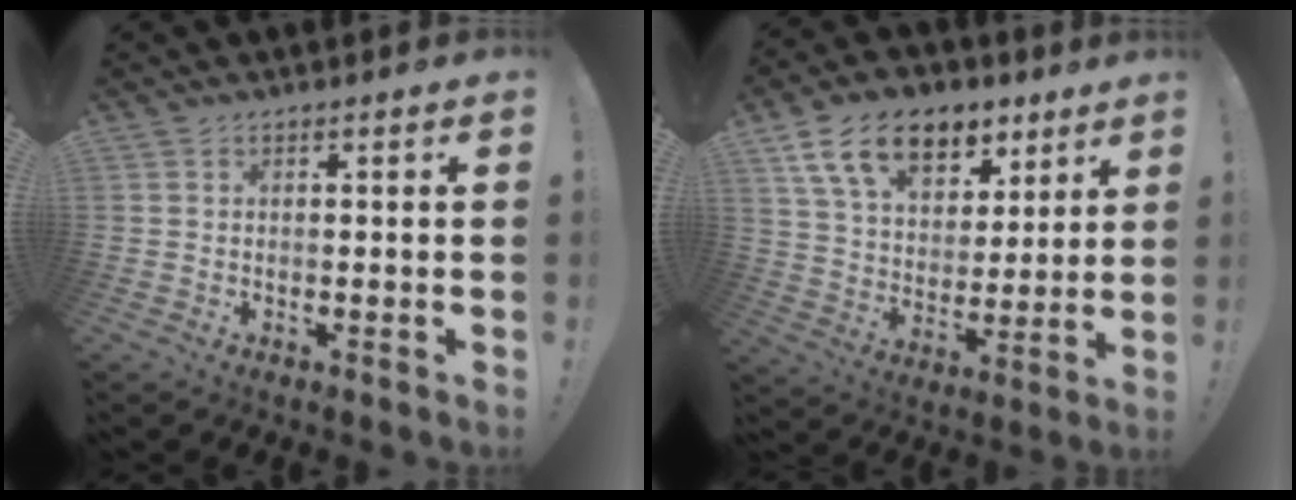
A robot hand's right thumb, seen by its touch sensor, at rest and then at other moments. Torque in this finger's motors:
{"motor_torque": [1.05, 2.20, 0.34, 0.25, 0.36]}